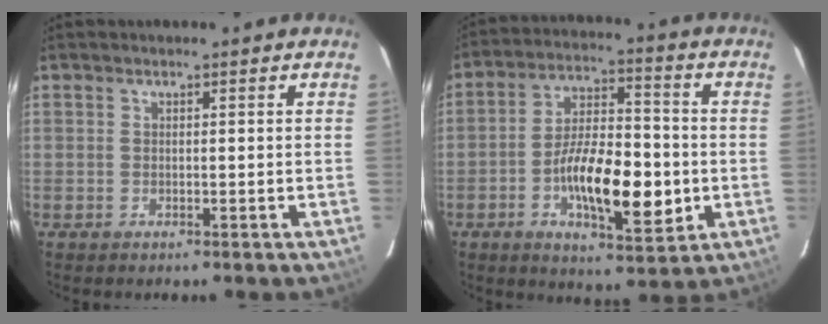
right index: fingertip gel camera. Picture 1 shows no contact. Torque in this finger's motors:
{"motor_torque": [0.54, -0.11, 0.49, 0.21]}